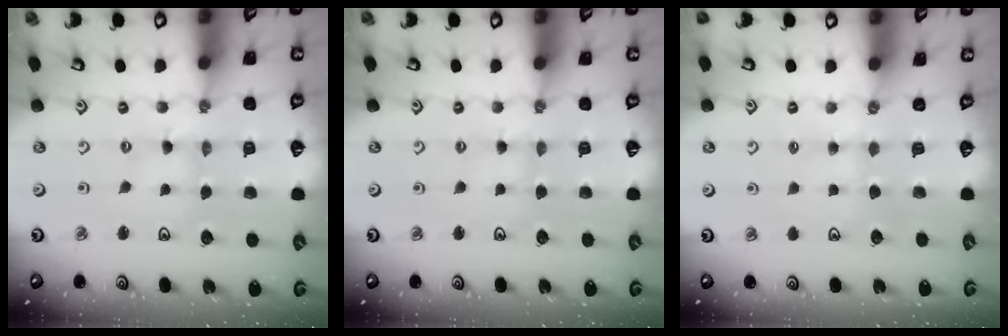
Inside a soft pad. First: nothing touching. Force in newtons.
{"total": 2.3, "press": 2.3, "slide": 0.4}
{"total": 2.4, "press": 2.4, "slide": 0.4}